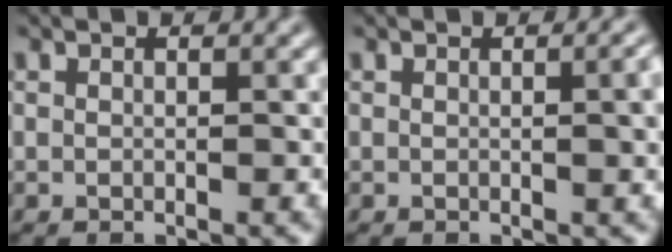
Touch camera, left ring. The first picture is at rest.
{"total": 2.9, "force": [0.2, 1.0, 2.7], "torque": [-0.025, 0.005, -0.001]}